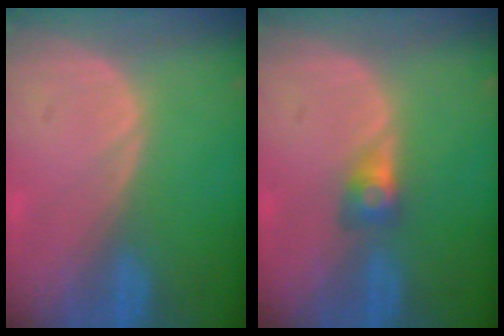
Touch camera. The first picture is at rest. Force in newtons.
{"total": 2.8, "press": 2.4, "slide": 1.5}